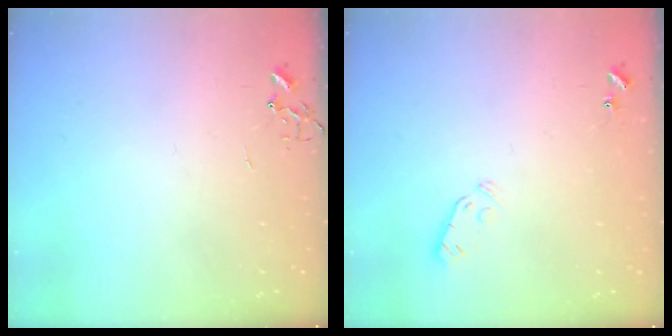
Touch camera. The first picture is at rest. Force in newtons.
{"total": 3.1, "press": 3.0, "slide": 0.9}